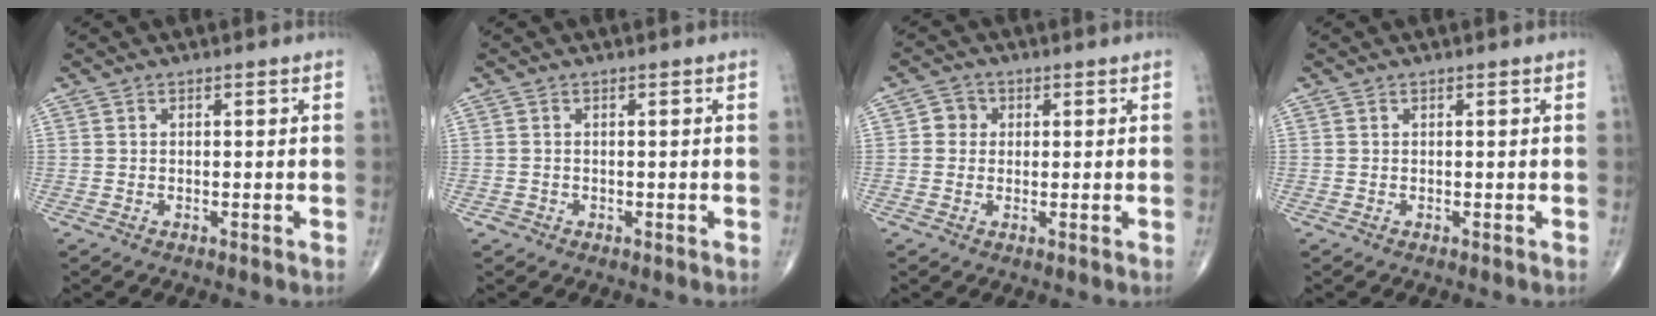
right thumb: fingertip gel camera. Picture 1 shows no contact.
{"total": 0.9, "force": [-0.3, 0.8, 0.1], "torque": [0.000, 0.003, -0.007]}
{"total": 3.1, "force": [0.4, 2.9, 1.0], "torque": [0.005, 0.006, 0.000]}
{"total": 0.0}